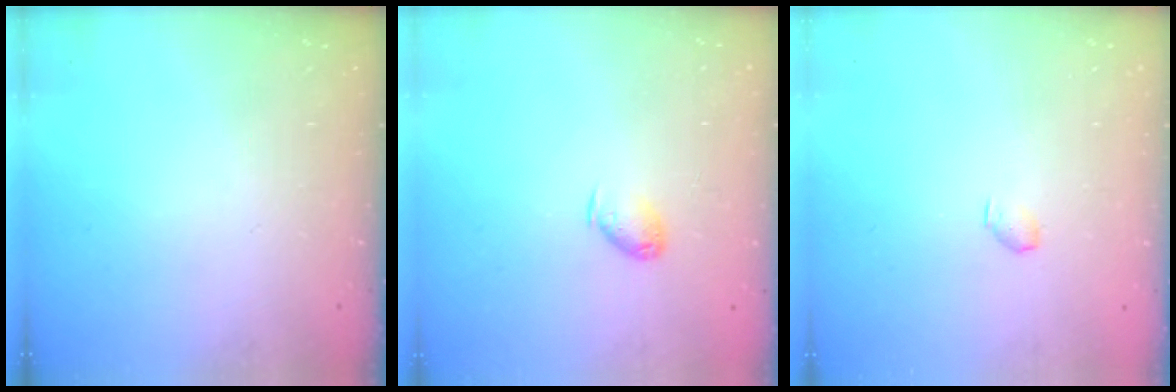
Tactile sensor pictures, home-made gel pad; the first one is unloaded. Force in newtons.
{"total": 6.0, "press": 5.9, "slide": 0.9}
{"total": 2.9, "press": 2.9, "slide": 0.5}